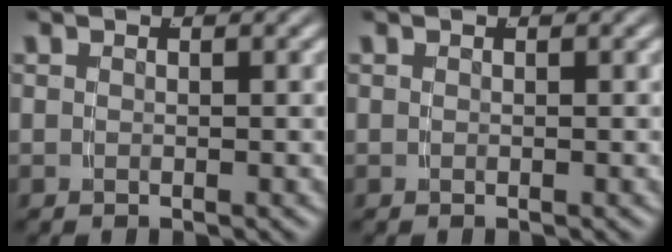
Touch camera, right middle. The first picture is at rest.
{"total": 0.0}